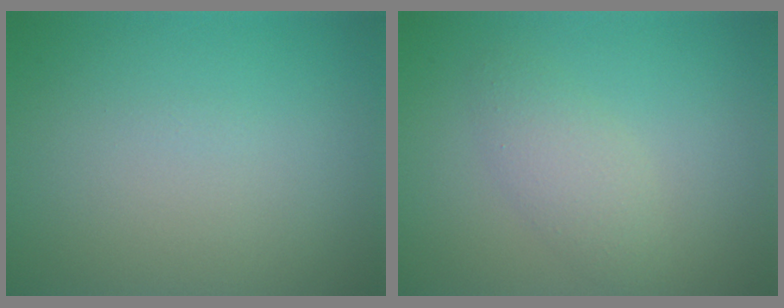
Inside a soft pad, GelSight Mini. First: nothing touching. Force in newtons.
{"total": 2.2, "press": 2.2, "slide": 0.2}